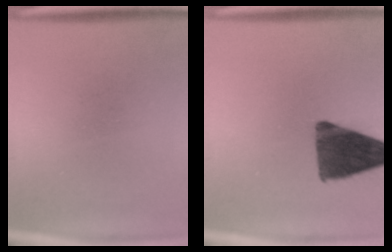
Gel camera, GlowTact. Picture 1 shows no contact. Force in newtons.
{"total": 12.4}